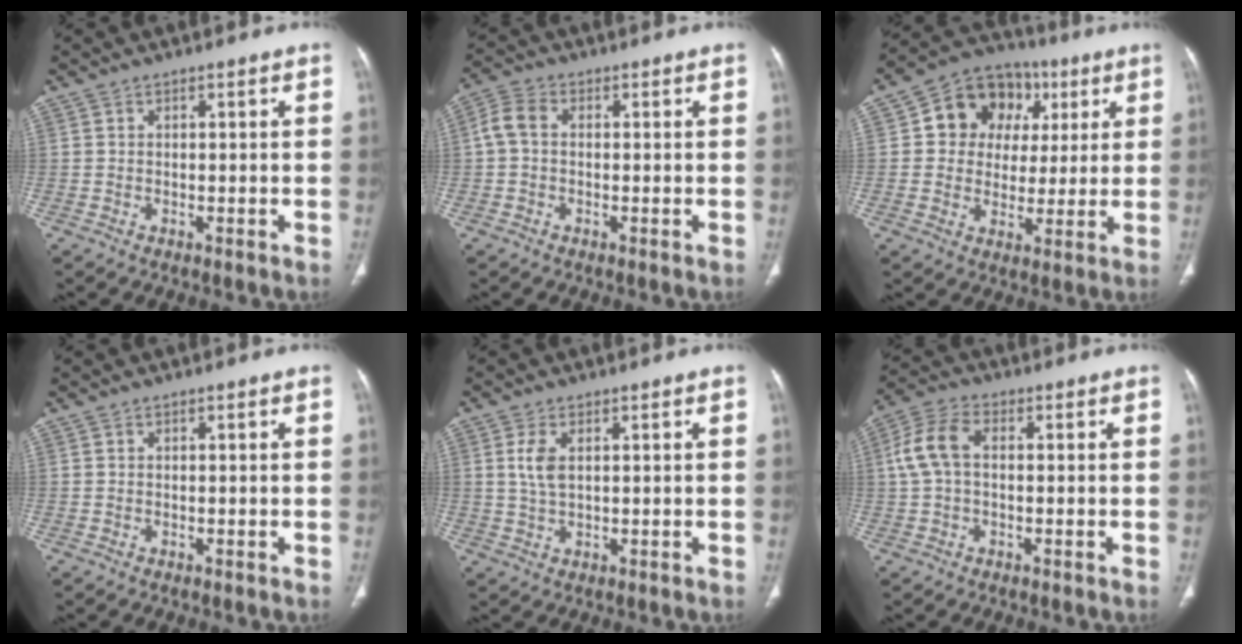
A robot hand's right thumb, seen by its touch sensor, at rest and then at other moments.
{"total": 4.2, "force": [0.1, 3.0, 3.0], "torque": [-0.065, 0.013, -0.004]}
{"total": 14.2, "force": [3.7, 12.0, 6.6], "torque": [-0.050, 0.013, 0.055]}
{"total": 0.0}
{"total": 4.6, "force": [1.2, 2.3, 3.8], "torque": [-0.086, -0.001, 0.025]}
{"total": 7.3, "force": [0.6, 4.4, 5.8], "torque": [-0.129, 0.025, 0.009]}